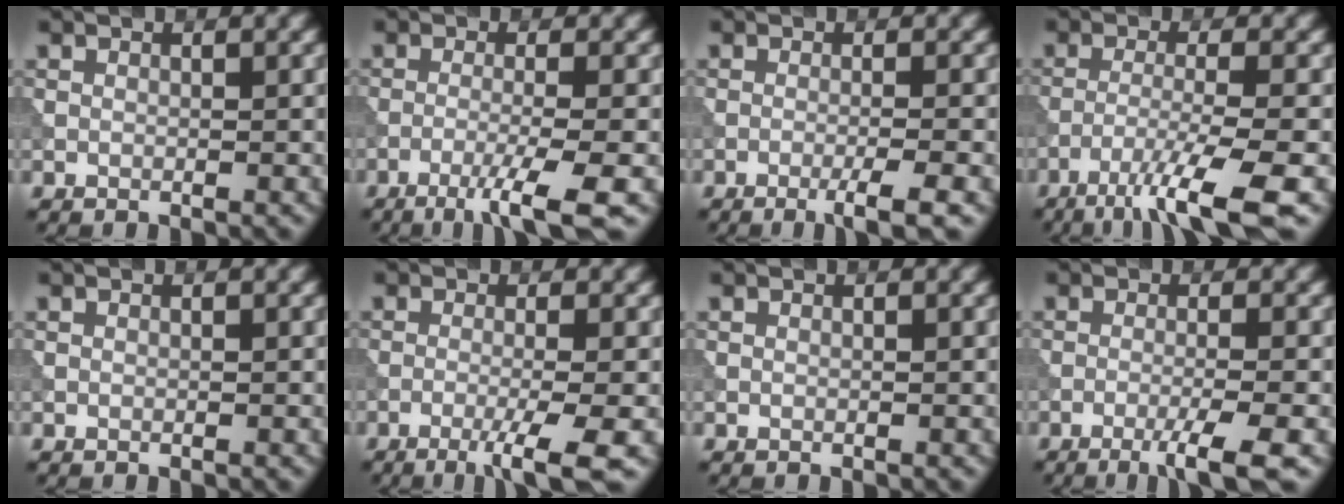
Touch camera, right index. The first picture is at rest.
{"total": 5.1, "force": [-2.7, 0.5, 4.2], "torque": [-0.063, 0.001, -0.058]}
{"total": 3.2, "force": [-1.5, 0.4, 2.8], "torque": [-0.040, 0.001, -0.032]}
{"total": 7.4, "force": [-4.6, 0.8, 5.8], "torque": [-0.090, -0.003, -0.086]}
{"total": 0.0}
{"total": 4.8, "force": [-2.2, 0.6, 4.2], "torque": [-0.063, -0.002, -0.046]}
{"total": 0.0}
{"total": 4.2, "force": [-2.1, 0.5, 3.6], "torque": [-0.055, 0.001, -0.046]}